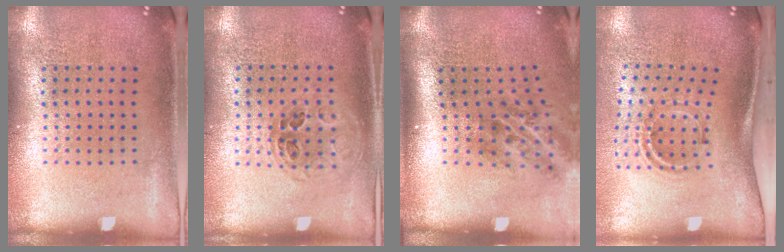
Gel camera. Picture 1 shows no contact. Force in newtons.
{"total": 0.9, "press": 0.9, "slide": 0.2}
{"total": 2.1, "press": 1.3, "slide": 1.7}
{"total": 1.4, "press": 1.0, "slide": 1.0}